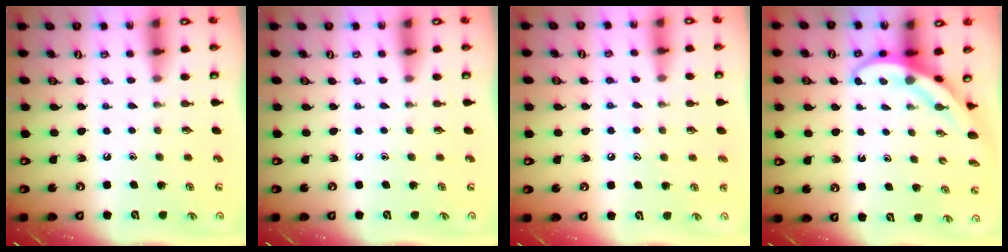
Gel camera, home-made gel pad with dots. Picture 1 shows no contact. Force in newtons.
{"total": 0.0}
{"total": 6.1, "press": 6.1, "slide": 0.6}
{"total": 4.0, "press": 4.0, "slide": 0.4}